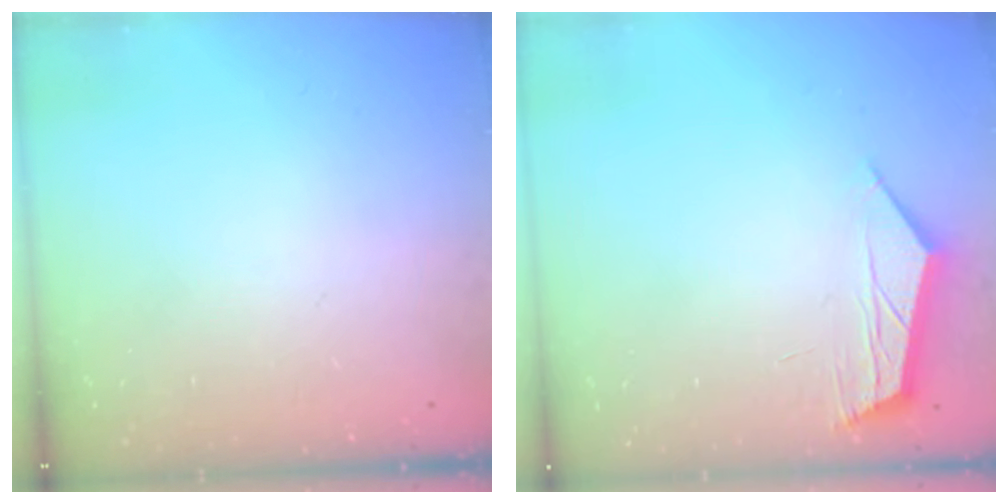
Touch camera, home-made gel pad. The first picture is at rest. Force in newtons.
{"total": 5.3, "press": 5.3, "slide": 0.3}